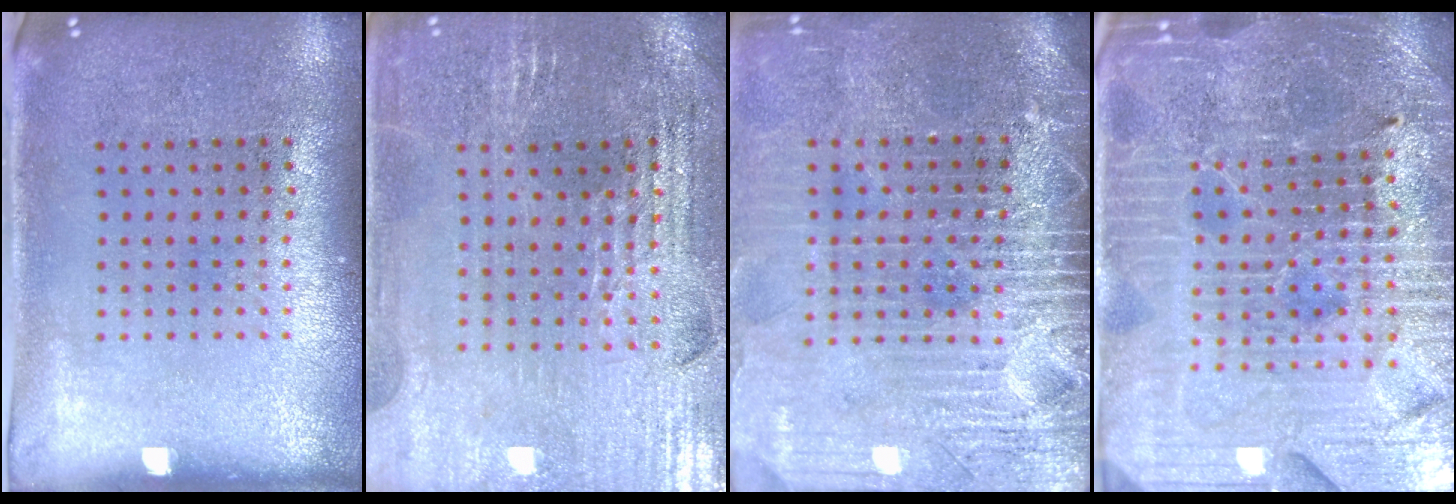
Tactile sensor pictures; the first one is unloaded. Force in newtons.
{"total": 2.8, "press": 2.7, "slide": 0.5}
{"total": 4.3, "press": 3.7, "slide": 2.1}
{"total": 5.2, "press": 4.8, "slide": 1.8}